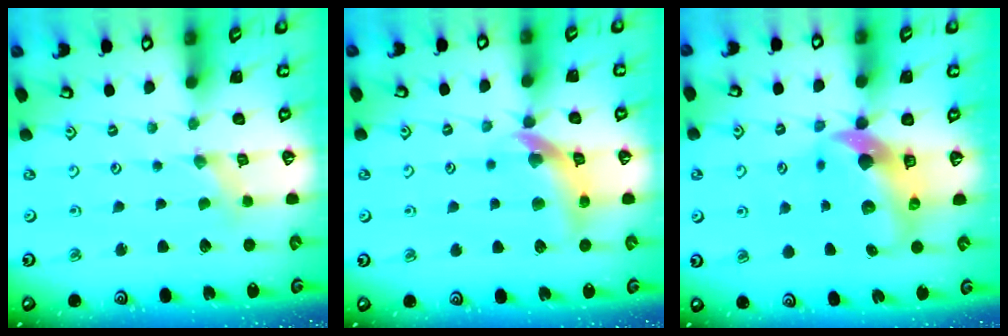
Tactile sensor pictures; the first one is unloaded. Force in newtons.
{"total": 12.7, "press": 12.6, "slide": 1.6}
{"total": 11.3, "press": 11.2, "slide": 1.8}